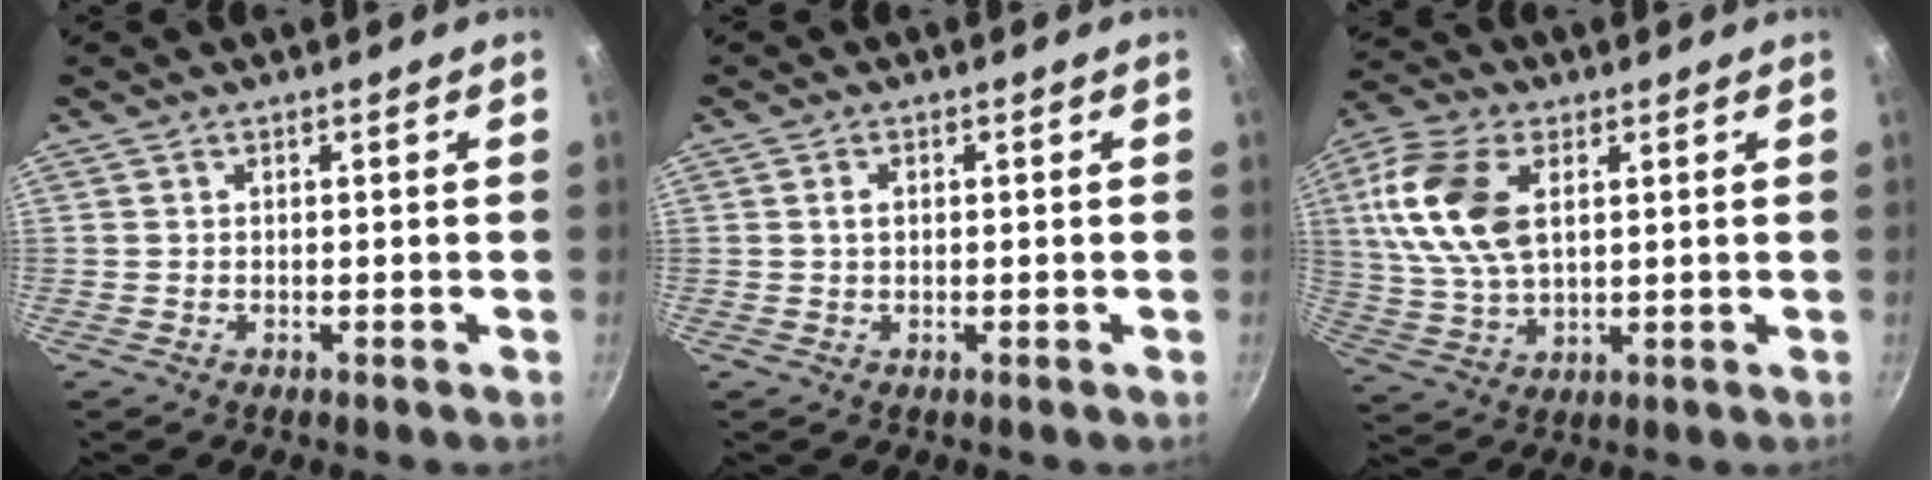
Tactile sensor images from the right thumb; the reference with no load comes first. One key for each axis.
{"total": 1.7, "fx": 0.3, "fy": 1.2, "fz": 1.2, "tx": -0.017, "ty": 0.003, "tz": 0.005}
{"total": 14.9, "fx": 3.8, "fy": 8.8, "fz": 11.4, "tx": -0.219, "ty": -0.004, "tz": 0.073}